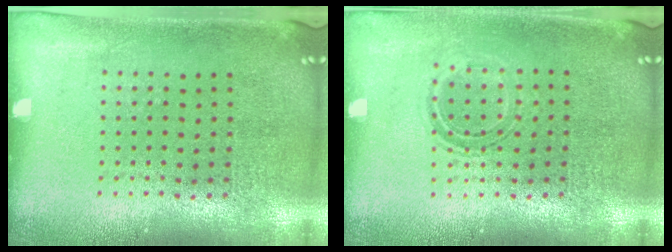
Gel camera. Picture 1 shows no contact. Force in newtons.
{"total": 1.2, "press": 0.9, "slide": 0.7}